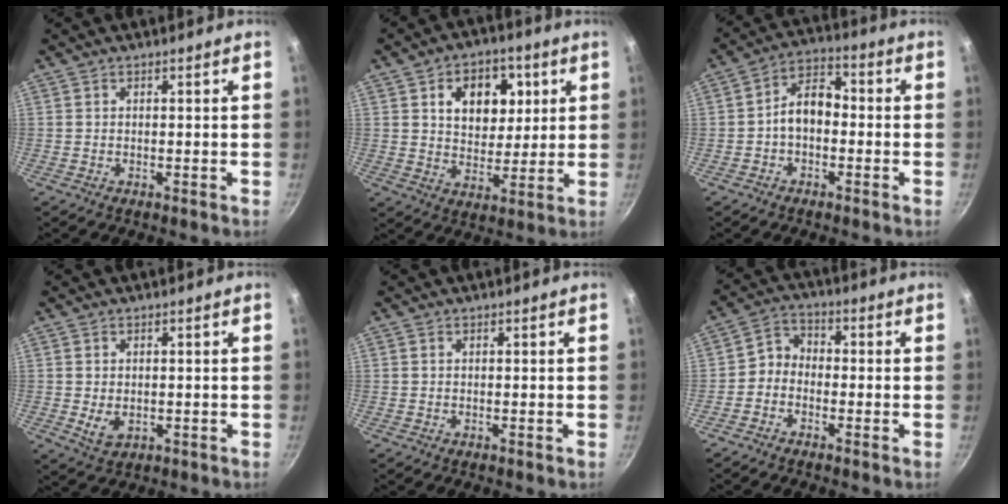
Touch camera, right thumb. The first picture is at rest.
{"total": 12.6, "force": [4.1, 9.1, 7.7], "torque": [-0.065, -0.014, 0.062]}
{"total": 7.4, "force": [-1.3, 4.9, 5.5], "torque": [-0.068, 0.034, -0.035]}
{"total": 3.4, "force": [-0.2, 2.4, 2.4], "torque": [-0.041, -0.009, 0.003]}
{"total": 0.0}
{"total": 4.1, "force": [-1.7, 3.2, 2.0], "torque": [-0.023, 0.032, -0.048]}